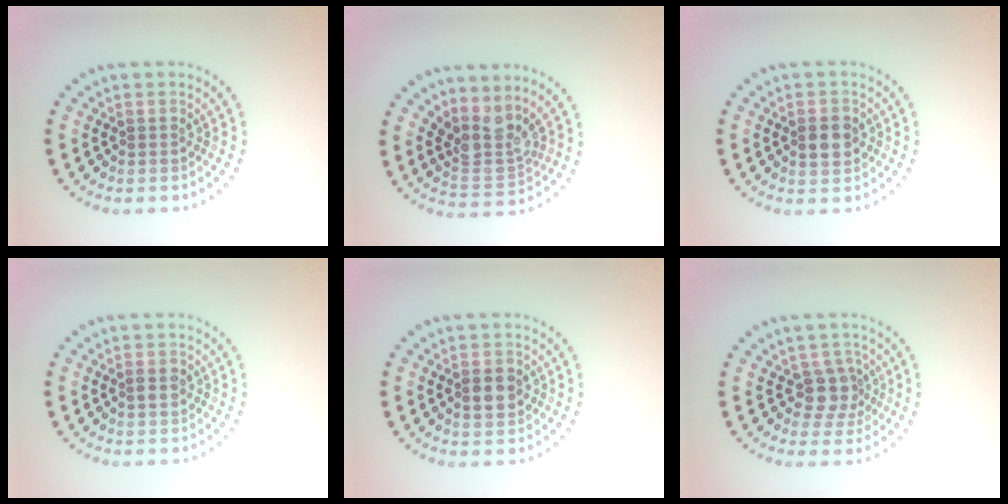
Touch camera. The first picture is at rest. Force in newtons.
{"total": 3.6, "press": 2.8, "slide": 2.3}
{"total": 2.4, "press": 2.4, "slide": 0.2}
{"total": 1.2, "press": 1.2, "slide": 0.0}
{"total": 2.4, "press": 2.4, "slide": 0.2}
{"total": 2.7, "press": 2.2, "slide": 1.6}